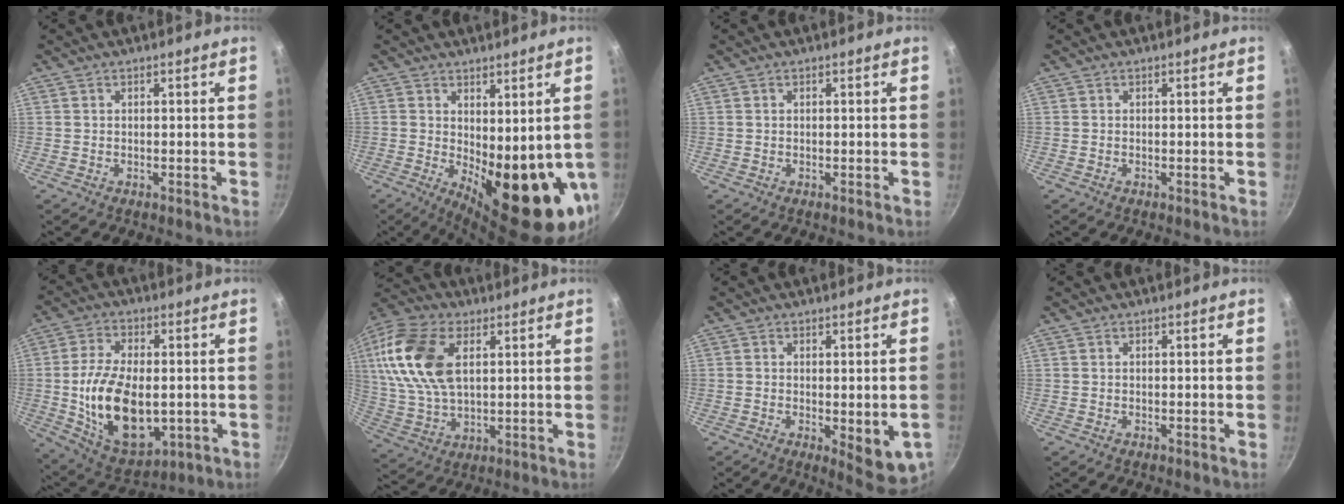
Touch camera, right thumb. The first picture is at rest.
{"total": 15.7, "force": [-0.9, 6.4, 14.3], "torque": [-0.161, -0.031, 0.007]}
{"total": 0.0}
{"total": 0.0}
{"total": 18.8, "force": [-1.6, 11.1, 15.2], "torque": [-0.255, -0.003, -0.011]}
{"total": 18.7, "force": [5.5, 10.9, 14.2], "torque": [-0.283, -0.002, 0.104]}
{"total": 8.3, "force": [-1.5, 3.1, 7.5], "torque": [-0.079, -0.007, -0.011]}
{"total": 0.0}